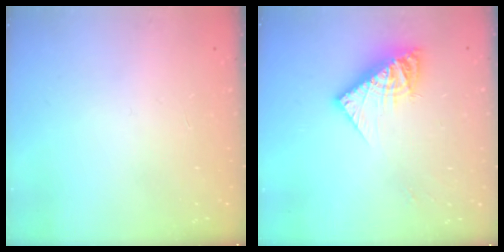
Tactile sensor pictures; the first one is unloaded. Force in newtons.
{"total": 12.6, "press": 12.5, "slide": 1.4}